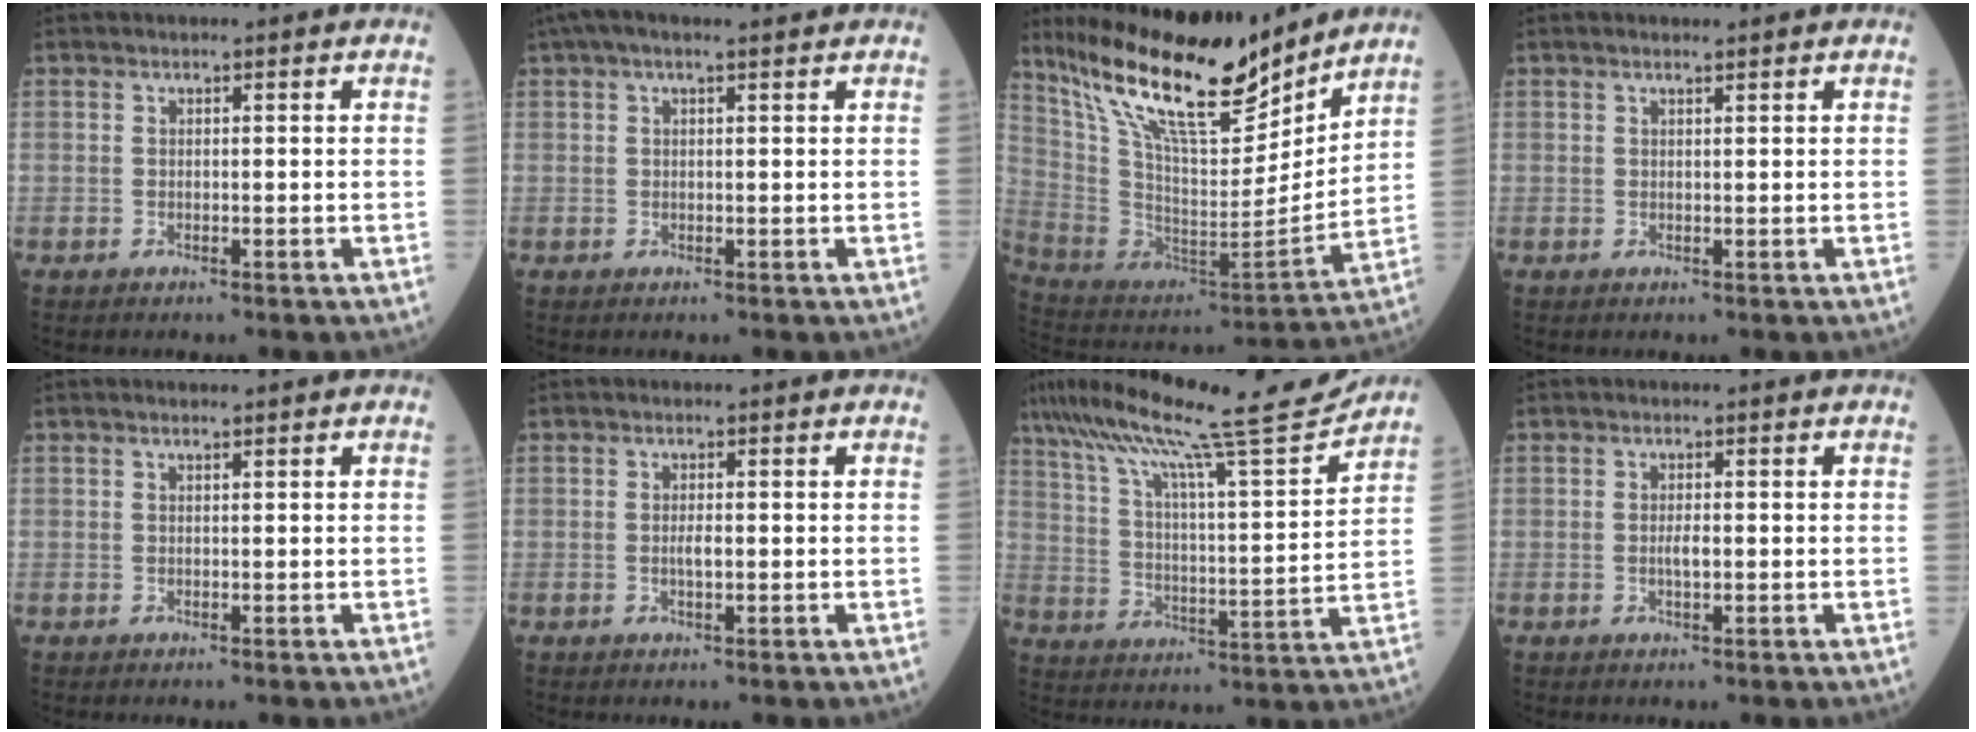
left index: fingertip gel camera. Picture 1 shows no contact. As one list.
[{"total": 5.6, "force": [4.1, 0.9, 3.7], "torque": [-0.068, 0.043, 0.067]}, {"total": 22.0, "force": [17.0, 4.5, 13.2], "torque": [-0.239, -0.010, 0.307]}, {"total": 1.1, "force": [0.9, 0.0, 0.6], "torque": [-0.013, 0.007, 0.017]}, {"total": 0.5, "force": [0.4, 0.0, 0.3], "torque": [-0.012, 0.002, 0.009]}, {"total": 1.4, "force": [-0.1, 0.3, 1.4], "torque": [-0.029, -0.002, -0.002]}, {"total": 20.0, "force": [17.0, -0.1, 10.6], "torque": [-0.187, 0.003, 0.264]}, {"total": 1.6, "force": [-0.2, 0.4, 1.5], "torque": [-0.032, -0.001, -0.003]}]